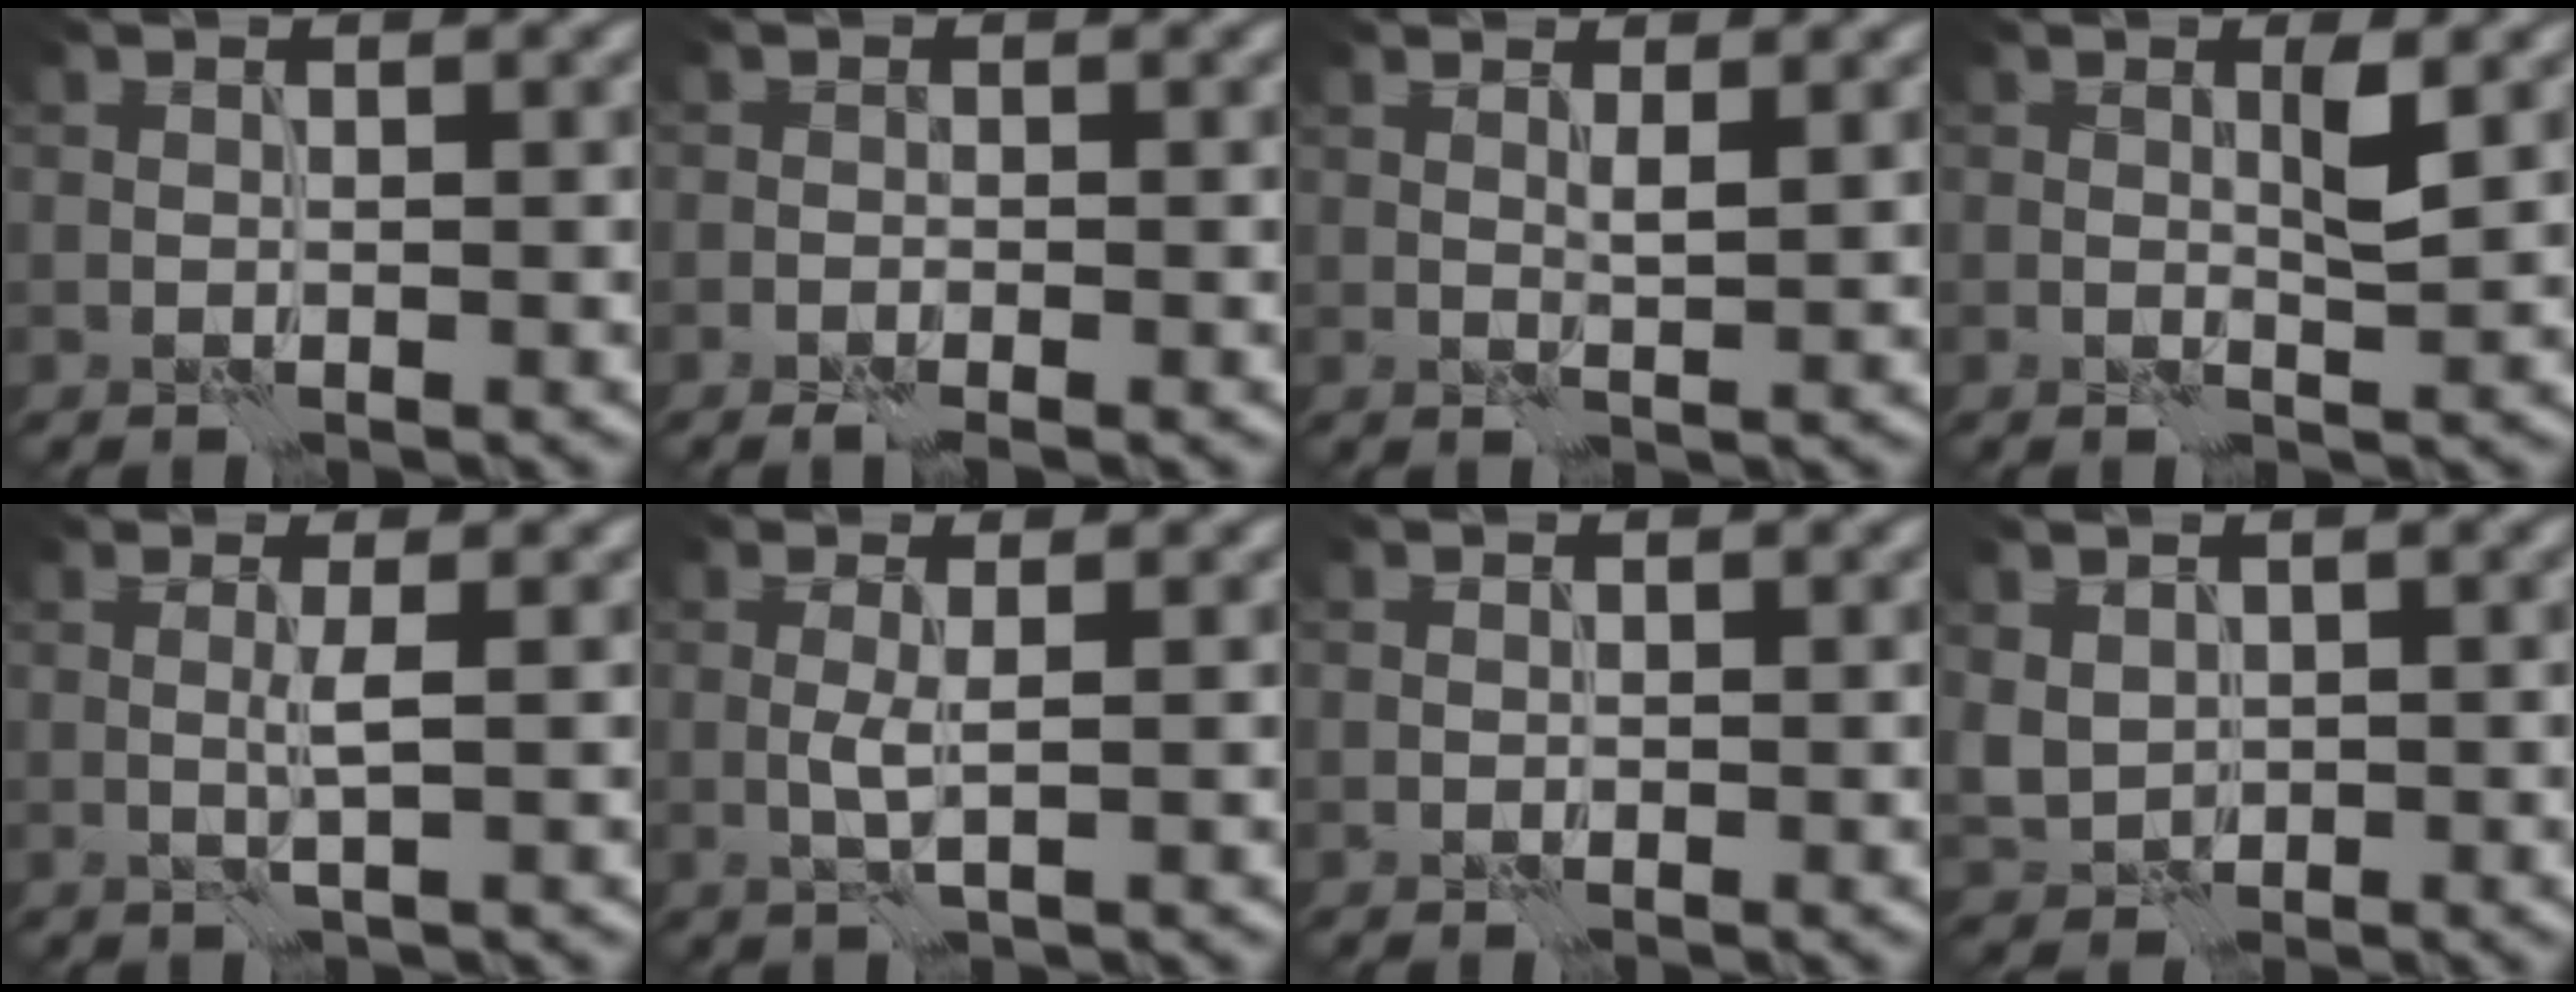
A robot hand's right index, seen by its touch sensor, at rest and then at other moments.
{"total": 1.3, "force": [-0.7, 0.4, 1.0], "torque": [-0.017, -0.002, -0.015]}
{"total": 1.3, "force": [0.8, 0.0, 1.0], "torque": [-0.020, -0.002, 0.013]}
{"total": 1.9, "force": [0.5, 0.2, 1.9], "torque": [-0.033, -0.001, 0.006]}
{"total": 1.4, "force": [0.2, -0.1, 1.4], "torque": [-0.030, 0.002, -0.001]}
{"total": 1.5, "force": [0.1, 0.0, 1.5], "torque": [-0.033, 0.001, 0.001]}
{"total": 0.0}
{"total": 2.4, "force": [0.7, 1.9, 1.2], "torque": [-0.035, -0.003, 0.018]}